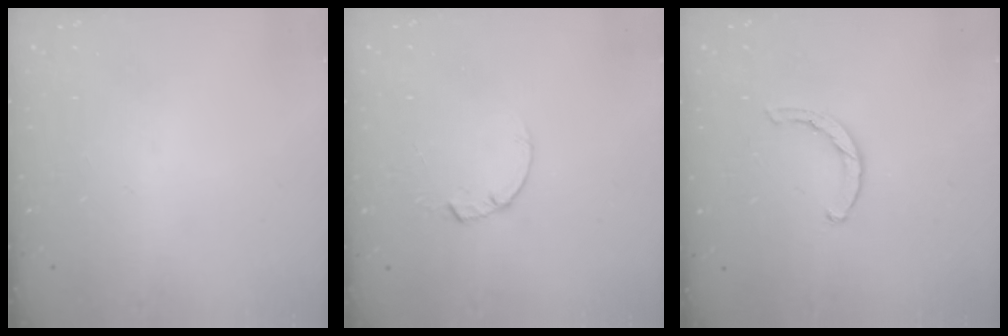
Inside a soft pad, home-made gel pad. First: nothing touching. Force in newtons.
{"total": 1.5, "press": 1.5, "slide": 0.3}
{"total": 1.9, "press": 1.9, "slide": 0.3}